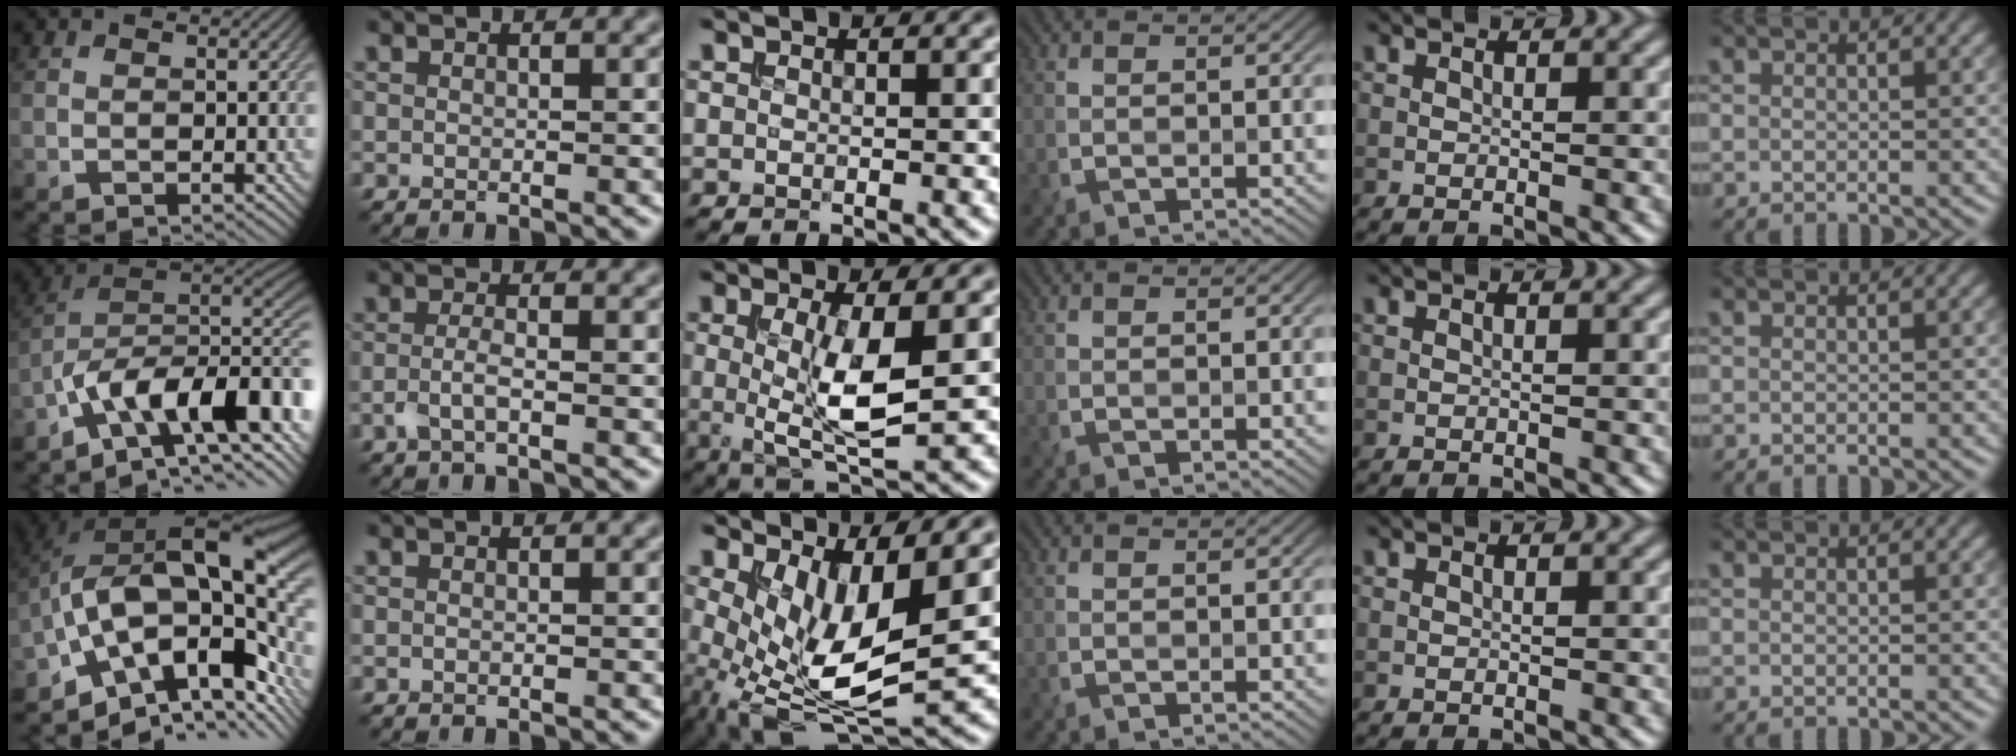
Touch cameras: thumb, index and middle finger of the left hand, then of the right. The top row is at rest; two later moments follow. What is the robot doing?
{"motion": "insert", "object": "bucket"}